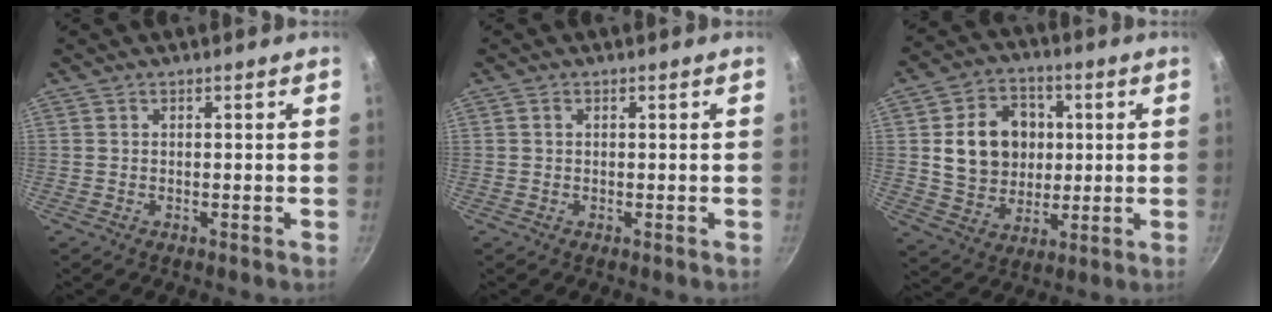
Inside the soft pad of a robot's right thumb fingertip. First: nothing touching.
{"total": 0.6, "force": [0.1, 0.4, 0.4], "torque": [-0.007, 0.004, 0.002]}
{"total": 14.5, "force": [1.9, 11.9, 8.1], "torque": [-0.106, 0.006, 0.039]}